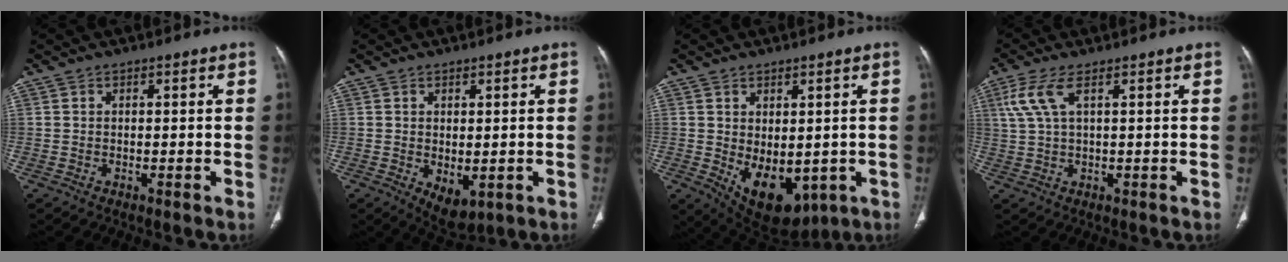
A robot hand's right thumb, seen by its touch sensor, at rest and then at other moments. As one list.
[{"total": 5.3, "force": [-1.1, 3.1, 4.2], "torque": [-0.051, -0.007, 0.001]}, {"total": 12.2, "force": [-2.4, 7.5, 9.3], "torque": [-0.110, -0.007, -0.006]}, {"total": 5.3, "force": [2.1, 1.5, 4.6], "torque": [-0.132, 0.009, 0.049]}]